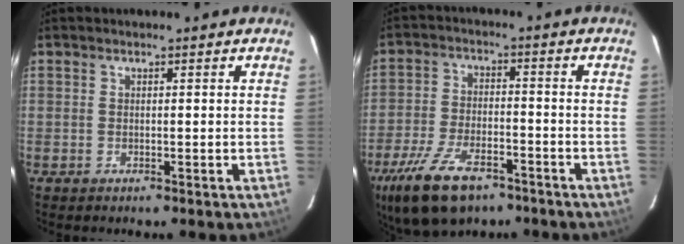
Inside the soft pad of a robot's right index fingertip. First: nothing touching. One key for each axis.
{"total": 15.0, "fx": -9.9, "fy": 6.8, "fz": 9.0, "tx": -0.204, "ty": -0.024, "tz": -0.175}